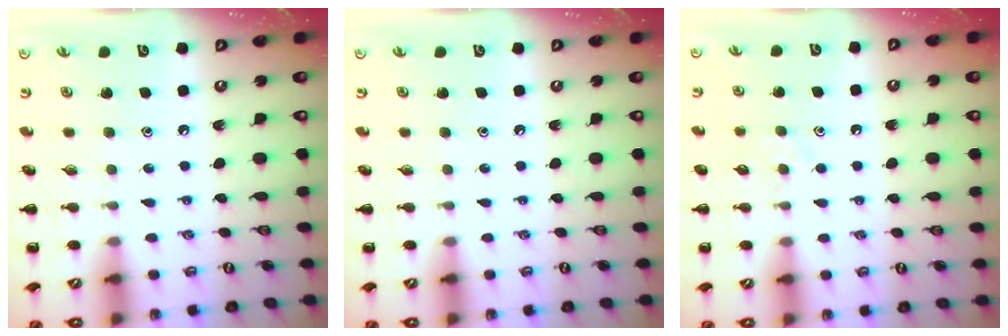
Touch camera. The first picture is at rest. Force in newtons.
{"total": 0.0}
{"total": 4.9, "press": 4.7, "slide": 1.5}